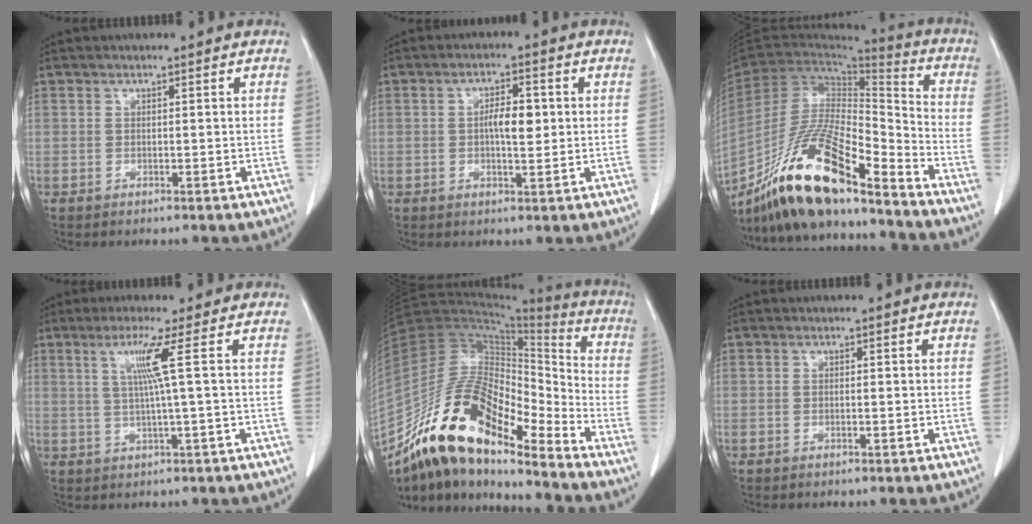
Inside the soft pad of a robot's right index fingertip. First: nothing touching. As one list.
[{"total": 4.4, "force": [0.2, 1.5, 4.2], "torque": [-0.075, 0.007, 0.003]}, {"total": 19.3, "force": [-14.8, 3.2, 11.9], "torque": [-0.239, -0.012, -0.272]}, {"total": 5.2, "force": [1.8, -1.8, 4.5], "torque": [-0.092, -0.007, 0.040]}, {"total": 20.5, "force": [-14.9, 6.0, 12.7], "torque": [-0.242, 0.027, -0.266]}, {"total": 0.0}]